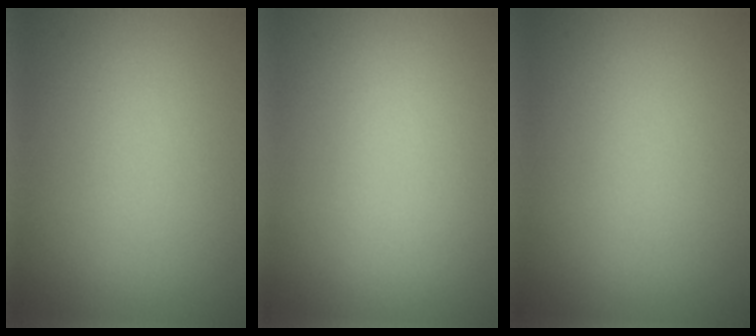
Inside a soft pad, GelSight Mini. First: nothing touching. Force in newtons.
{"total": 0.0}
{"total": 0.0}